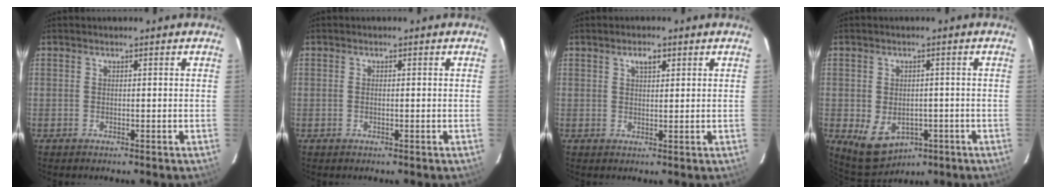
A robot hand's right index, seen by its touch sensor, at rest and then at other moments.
{"total": 0.7, "force": [0.0, 0.4, 0.6], "torque": [-0.013, 0.001, -0.003]}
{"total": 2.5, "force": [1.3, 1.2, 1.8], "torque": [-0.028, 0.007, 0.022]}
{"total": 8.3, "force": [-3.3, 6.3, 4.3], "torque": [-0.093, -0.013, -0.031]}